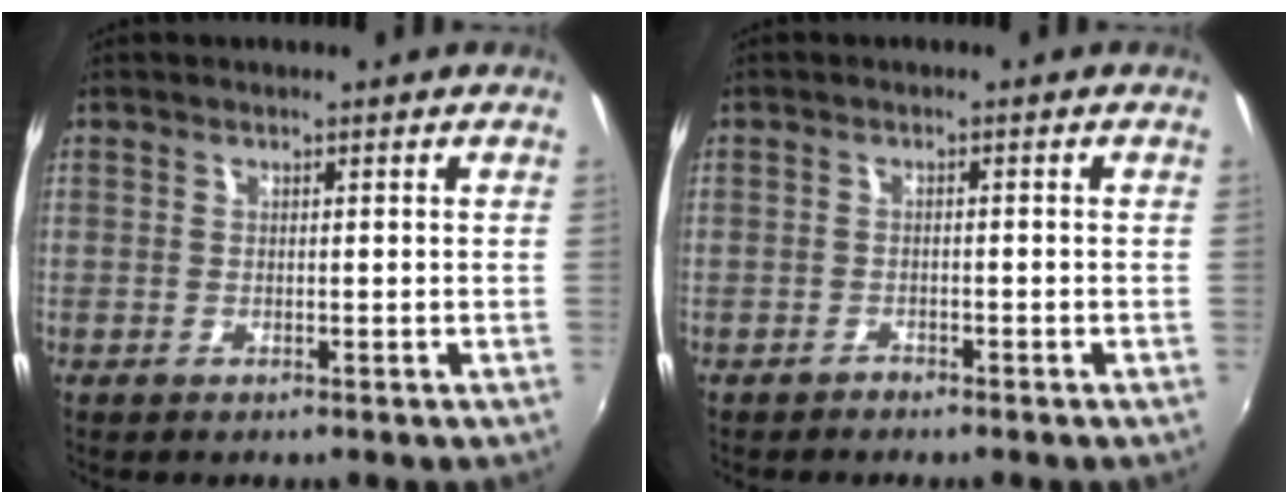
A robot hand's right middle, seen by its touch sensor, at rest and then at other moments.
{"total": 1.3, "force": [-1.1, -0.5, -0.2], "torque": [0.001, -0.004, -0.020]}